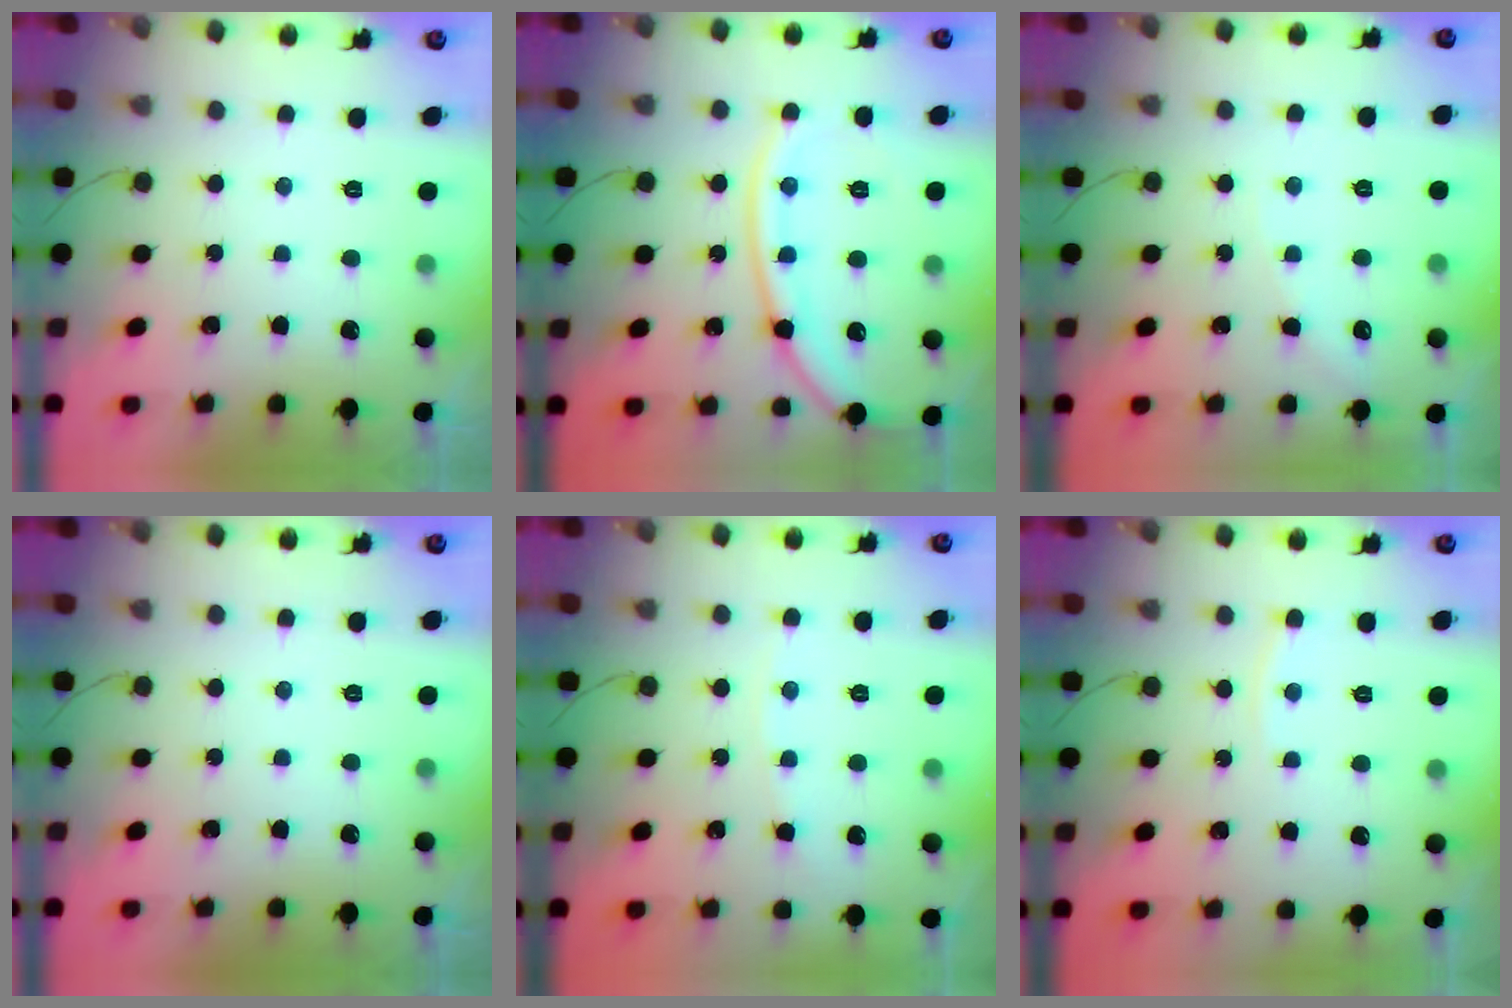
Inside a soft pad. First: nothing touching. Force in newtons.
{"total": 15.4, "press": 15.3, "slide": 1.5}
{"total": 4.1, "press": 4.1, "slide": 0.6}
{"total": 0.0}
{"total": 2.6, "press": 2.6, "slide": 0.2}
{"total": 3.6, "press": 3.5, "slide": 0.5}